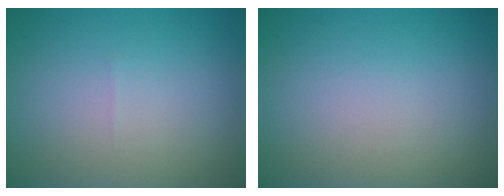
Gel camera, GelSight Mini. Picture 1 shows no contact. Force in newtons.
{"total": 0.0}